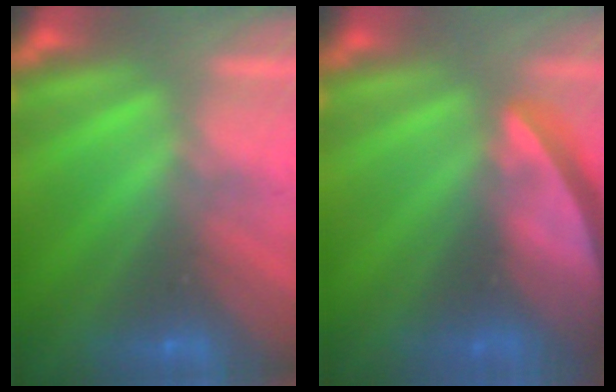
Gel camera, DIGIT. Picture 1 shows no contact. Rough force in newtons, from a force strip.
{"total": 8.3}